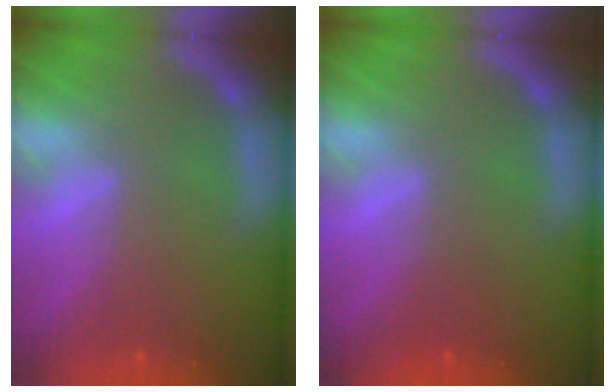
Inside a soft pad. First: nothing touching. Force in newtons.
{"total": 1.0}